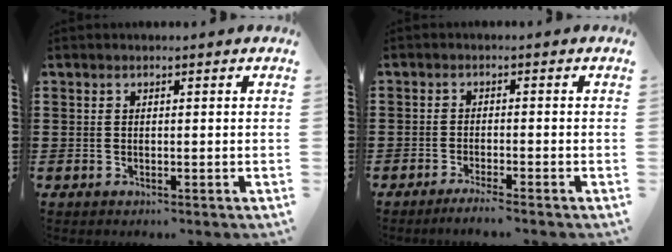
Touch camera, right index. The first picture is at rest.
{"total": 2.1, "force": [-2.0, -0.4, 0.7], "torque": [-0.011, -0.003, -0.036]}